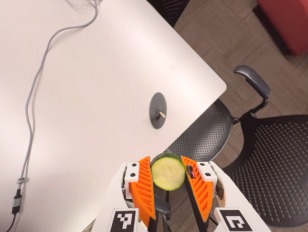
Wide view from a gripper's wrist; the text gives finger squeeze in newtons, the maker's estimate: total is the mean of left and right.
{"total": 11.0, "left": 10.8, "right": 11.1}